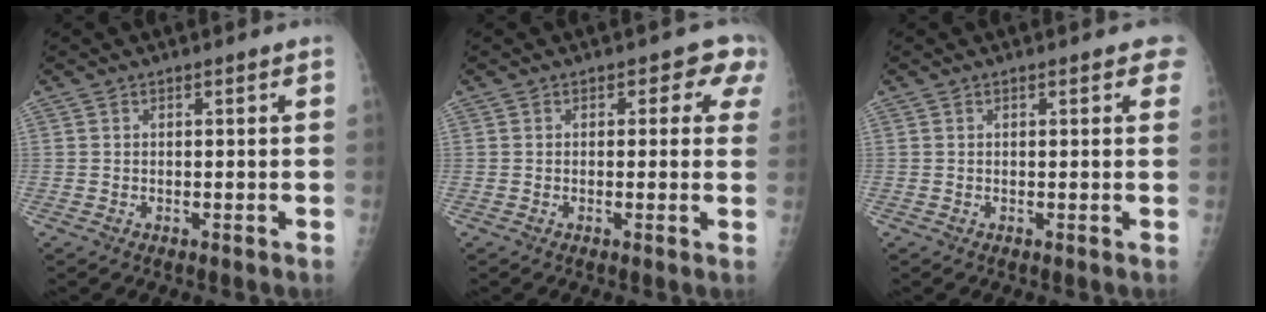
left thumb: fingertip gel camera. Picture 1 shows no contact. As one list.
[{"total": 4.1, "force": [1.9, 2.8, 2.3], "torque": [0.016, -0.003, 0.003]}, {"total": 2.0, "force": [1.2, 1.0, 1.3], "torque": [0.002, 0.000, 0.008]}]